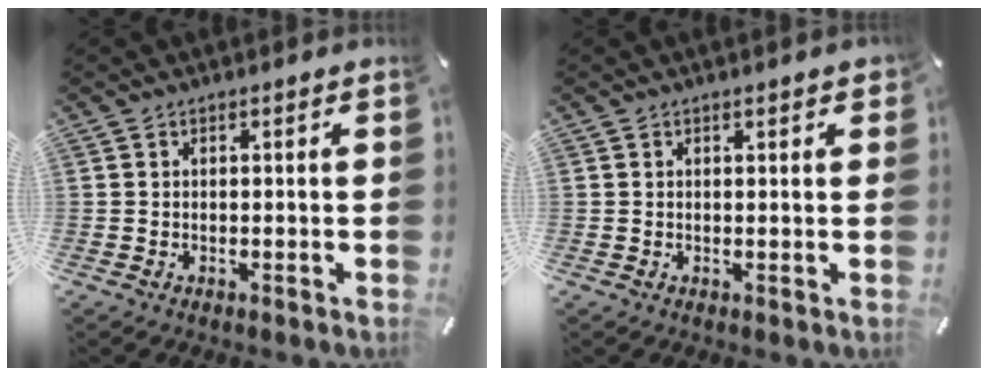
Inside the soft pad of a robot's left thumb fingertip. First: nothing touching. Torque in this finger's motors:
{"motor_torque": [0.06, -0.19, -0.06, 0.10, -0.02]}